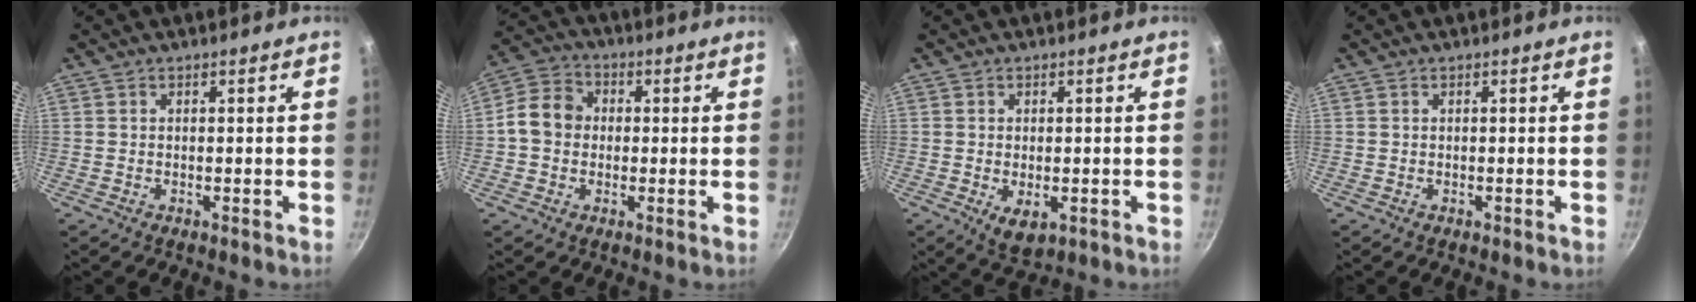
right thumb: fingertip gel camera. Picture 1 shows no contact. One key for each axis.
{"total": 8.1, "fx": -0.1, "fy": 6.9, "fz": 4.4, "tx": -0.053, "ty": 0.018, "tz": -0.023}
{"total": 4.6, "fx": -1.2, "fy": 2.6, "fz": 3.6, "tx": -0.054, "ty": -0.013, "tz": -0.011}
{"total": 0.0}